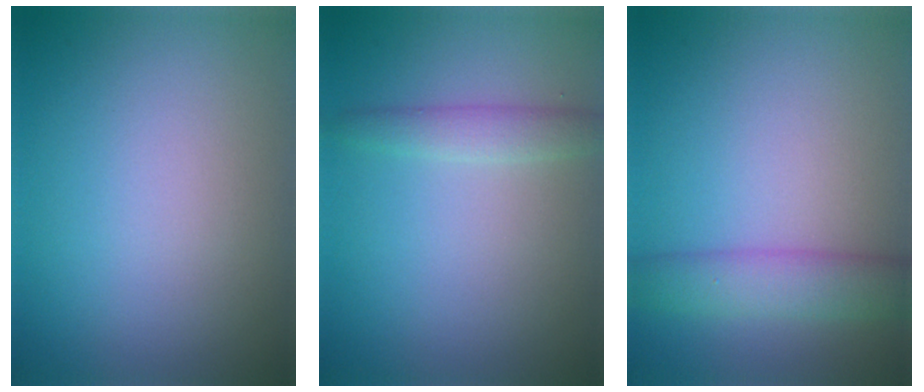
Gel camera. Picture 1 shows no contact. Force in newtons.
{"total": 1.9, "press": 1.8, "slide": 0.1}
{"total": 4.0, "press": 4.0, "slide": 0.1}